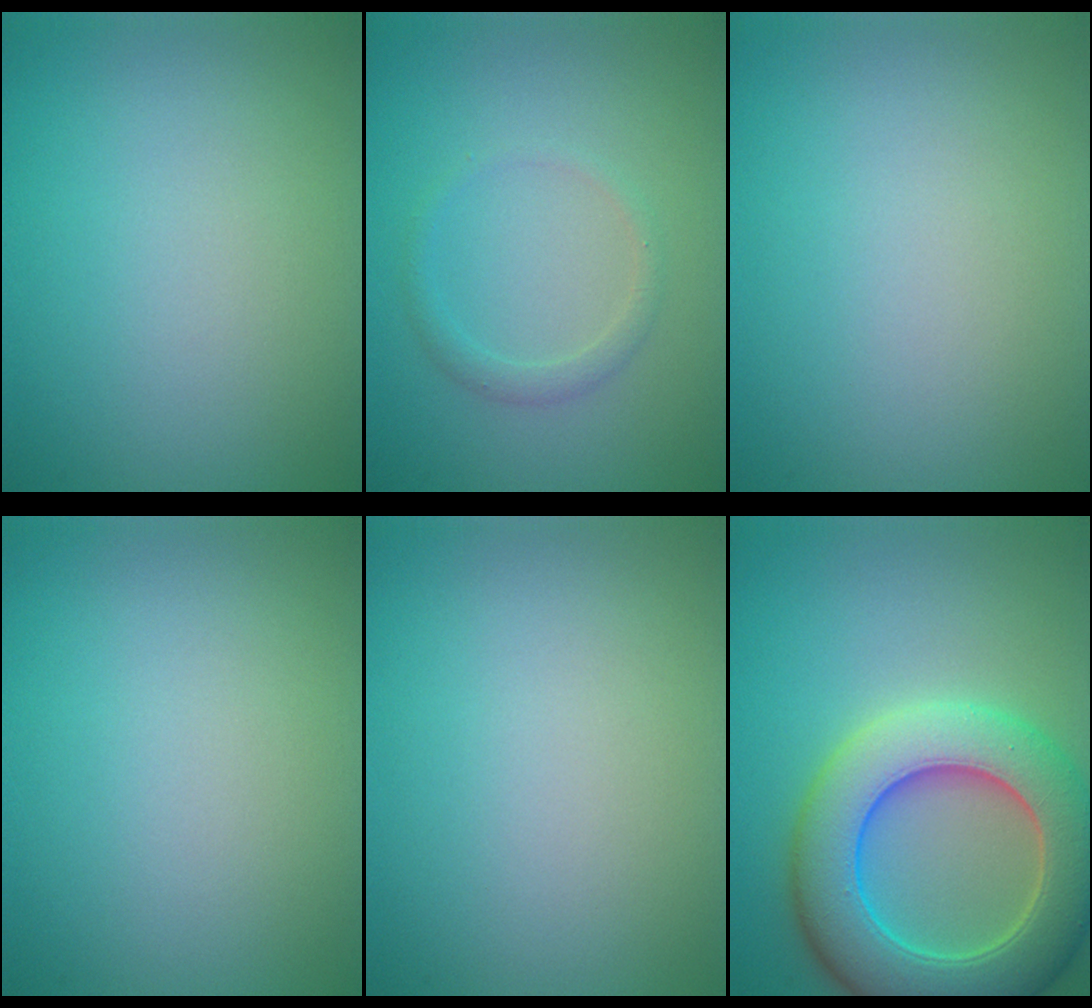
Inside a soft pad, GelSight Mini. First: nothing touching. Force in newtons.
{"total": 1.3, "press": 1.3, "slide": 0.0}
{"total": 0.0}
{"total": 0.0}
{"total": 0.0}
{"total": 9.9, "press": 9.8, "slide": 0.4}